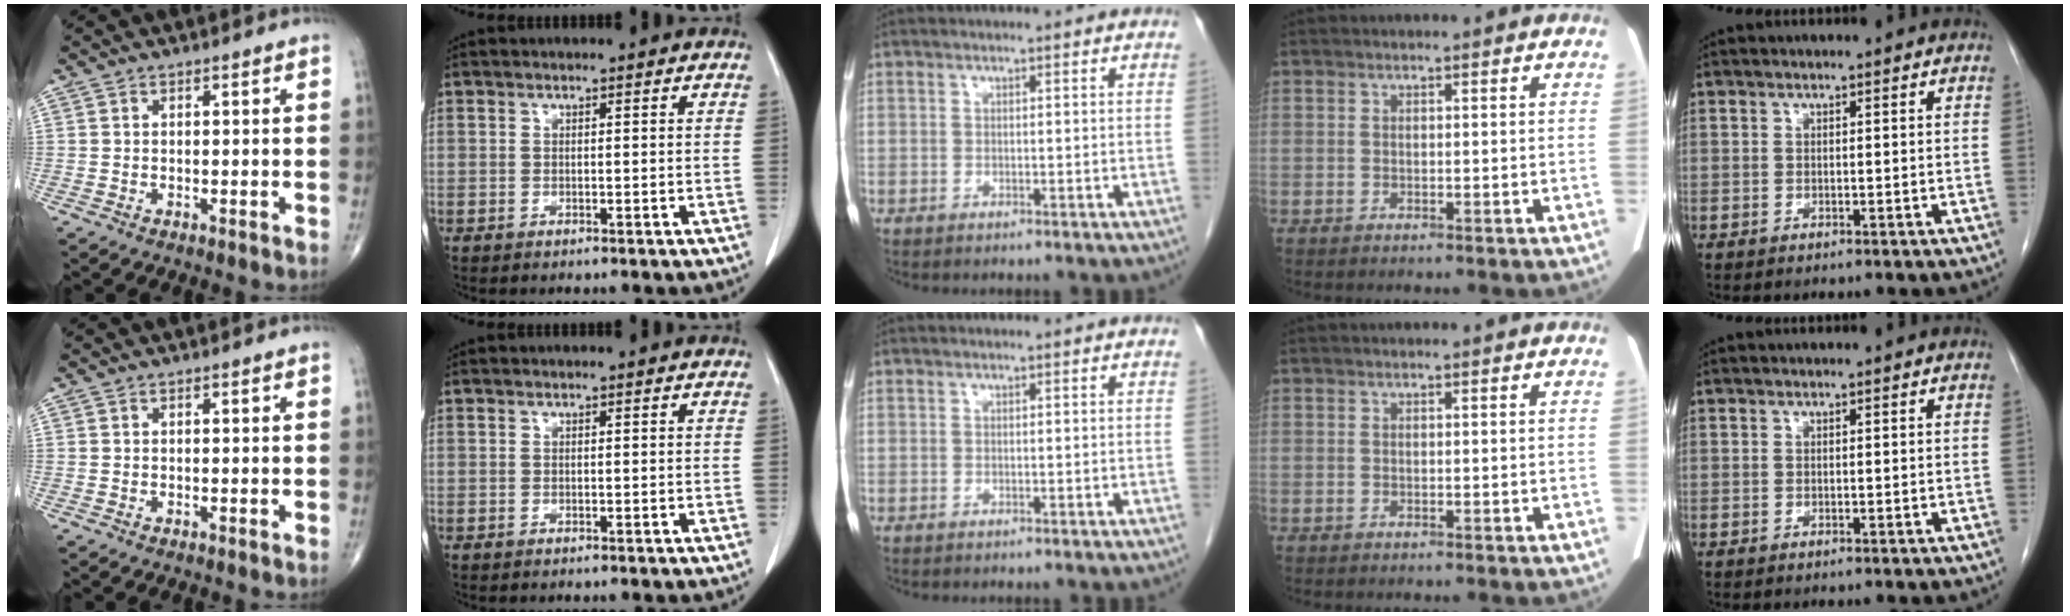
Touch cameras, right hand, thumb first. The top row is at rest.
{}